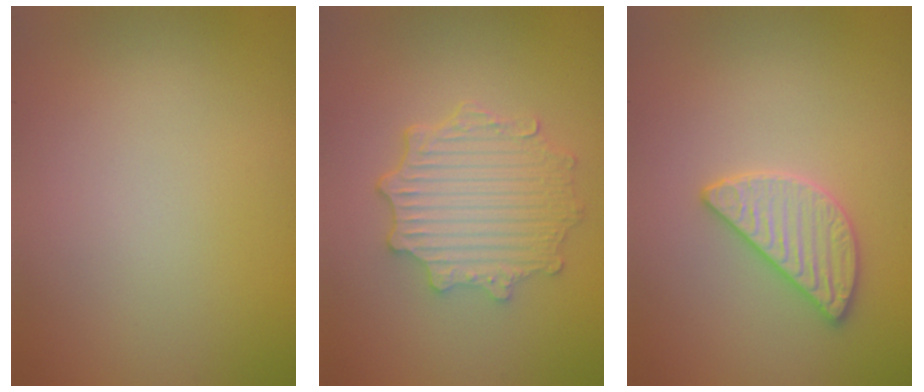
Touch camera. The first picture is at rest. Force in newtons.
{"total": 4.6, "press": 3.8, "slide": 2.7}
{"total": 2.8, "press": 2.8, "slide": 0.2}